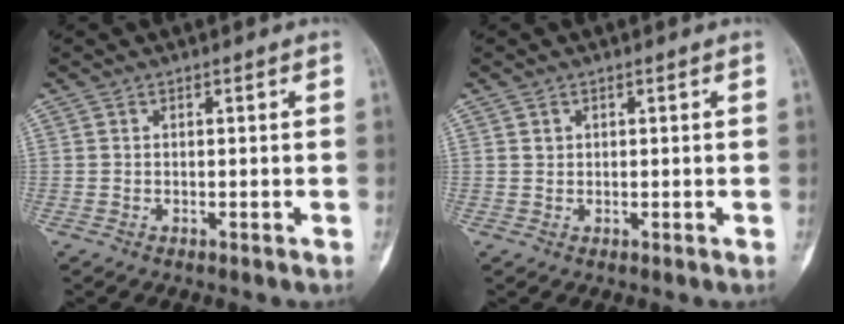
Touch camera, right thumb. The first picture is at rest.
{"total": 0.7, "force": [0.3, 0.6, 0.2], "torque": [0.005, 0.000, 0.005]}